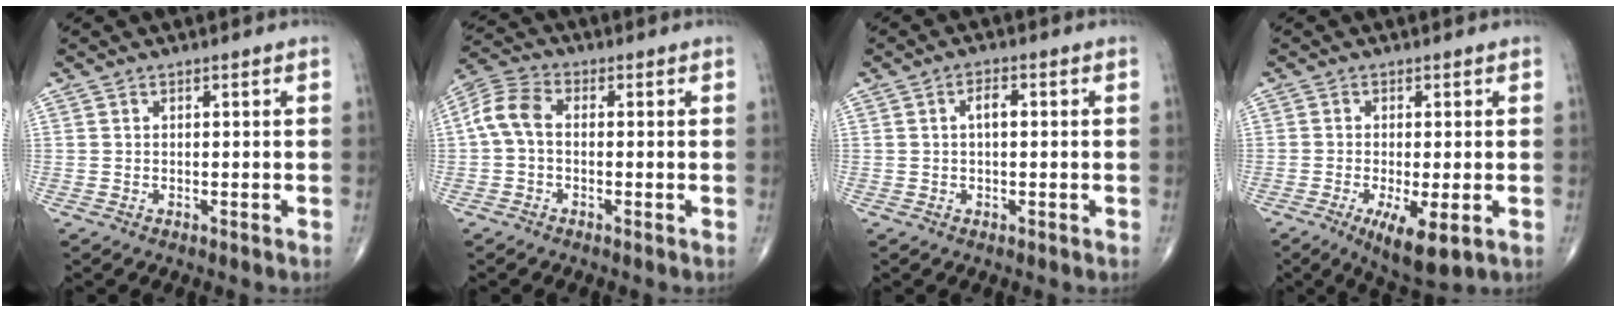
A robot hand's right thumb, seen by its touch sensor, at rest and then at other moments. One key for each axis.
{"total": 6.4, "fx": -0.2, "fy": 4.1, "fz": 4.9, "tx": -0.102, "ty": 0.021, "tz": -0.016}
{"total": 2.7, "fx": 0.3, "fy": 1.3, "fz": 2.3, "tx": -0.038, "ty": 0.008, "tz": 0.002}
{"total": 7.8, "fx": -2.8, "fy": 2.2, "fz": 7.0, "tx": -0.117, "ty": -0.019, "tz": -0.041}